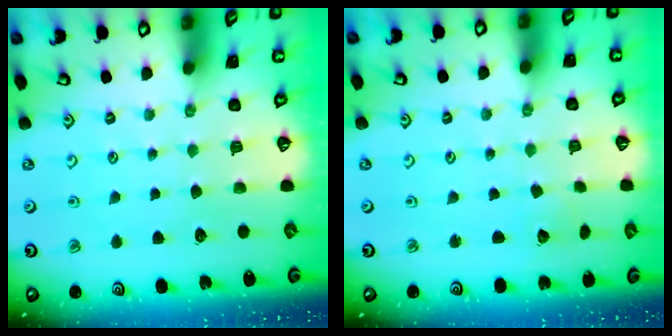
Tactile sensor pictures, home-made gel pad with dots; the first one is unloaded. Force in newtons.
{"total": 2.7, "press": 2.7, "slide": 0.3}